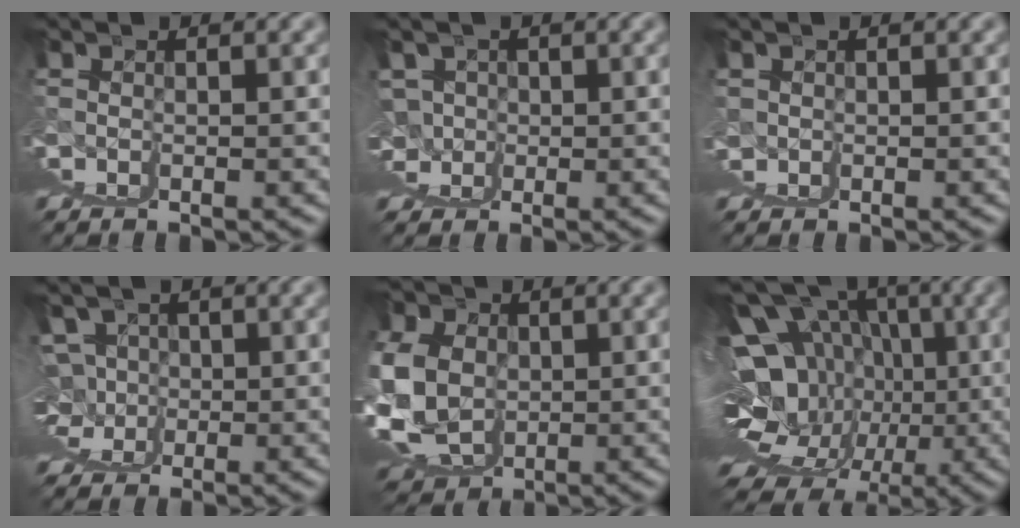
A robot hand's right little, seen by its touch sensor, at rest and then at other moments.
{"total": 2.7, "force": [2.2, 0.5, 1.5], "torque": [-0.024, -0.015, 0.046]}
{"total": 1.9, "force": [1.6, 1.0, 0.2], "torque": [0.005, -0.001, 0.023]}
{"total": 2.4, "force": [2.0, 0.2, 1.3], "torque": [-0.014, -0.016, 0.047]}
{"total": 8.0, "force": [2.2, 5.7, 5.1], "torque": [-0.057, -0.026, 0.052]}
{"total": 15.2, "force": [3.1, 8.1, 12.4], "torque": [-0.154, -0.004, 0.065]}